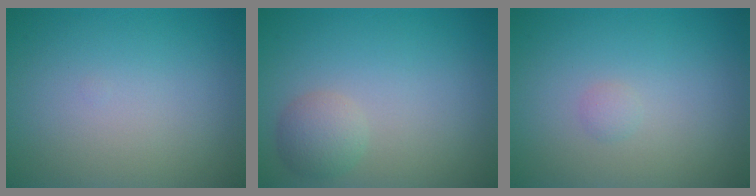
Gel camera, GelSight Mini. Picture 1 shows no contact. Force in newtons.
{"total": 2.1, "press": 2.1, "slide": 0.1}
{"total": 0.6, "press": 0.6, "slide": 0.0}